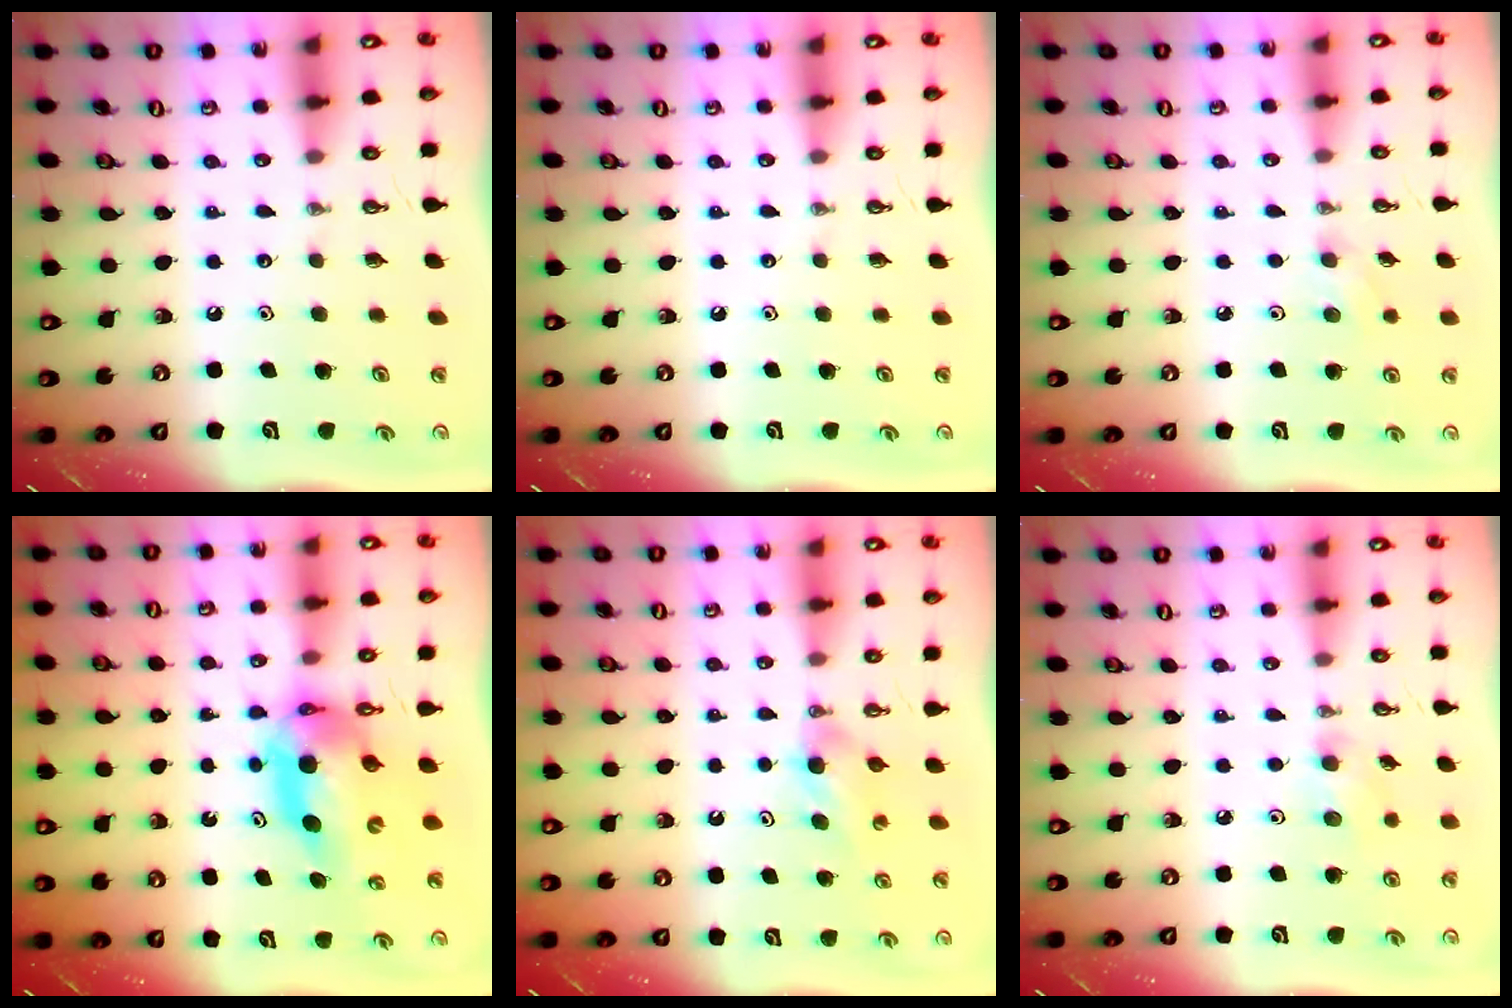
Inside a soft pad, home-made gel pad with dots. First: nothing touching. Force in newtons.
{"total": 0.0}
{"total": 4.3, "press": 3.9, "slide": 1.9}
{"total": 9.1, "press": 9.1, "slide": 0.9}
{"total": 4.2, "press": 4.2, "slide": 0.7}
{"total": 5.2, "press": 5.0, "slide": 1.4}